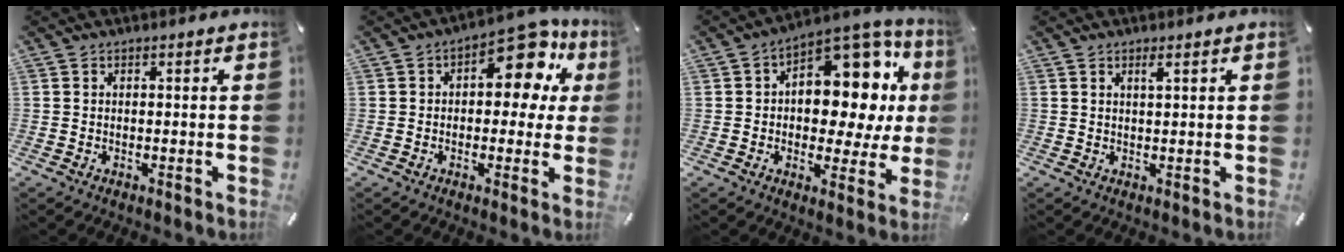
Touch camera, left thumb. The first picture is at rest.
{"total": 12.4, "force": [5.5, 6.8, 8.8], "torque": [-0.109, -0.041, 0.092]}
{"total": 15.1, "force": [4.6, 9.6, 10.7], "torque": [-0.125, -0.055, 0.076]}
{"total": 1.6, "force": [1.1, 0.2, 1.2], "torque": [-0.024, 0.000, 0.018]}